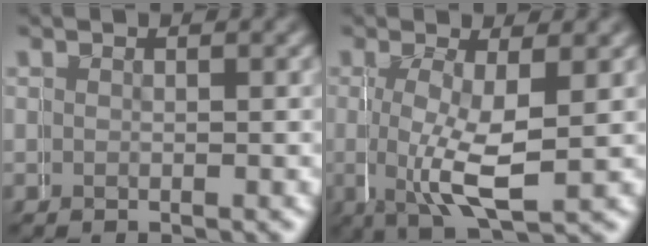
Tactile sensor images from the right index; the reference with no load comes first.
{"total": 5.0, "force": [0.7, 1.6, 4.7], "torque": [-0.094, -0.006, 0.015]}